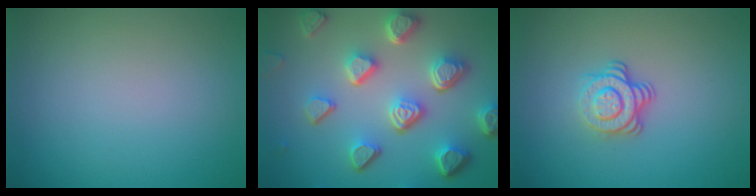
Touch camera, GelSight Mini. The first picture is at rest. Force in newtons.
{"total": 7.6, "press": 5.7, "slide": 5.1}
{"total": 3.6, "press": 2.5, "slide": 2.5}